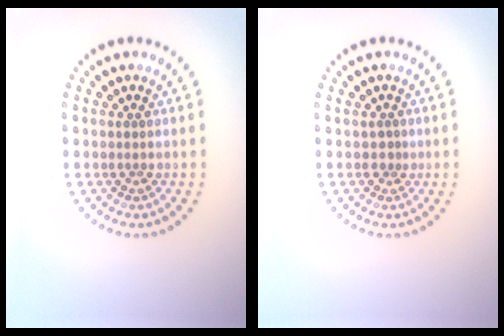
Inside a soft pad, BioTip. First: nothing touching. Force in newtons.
{"total": 0.6, "press": 0.4, "slide": 0.5}